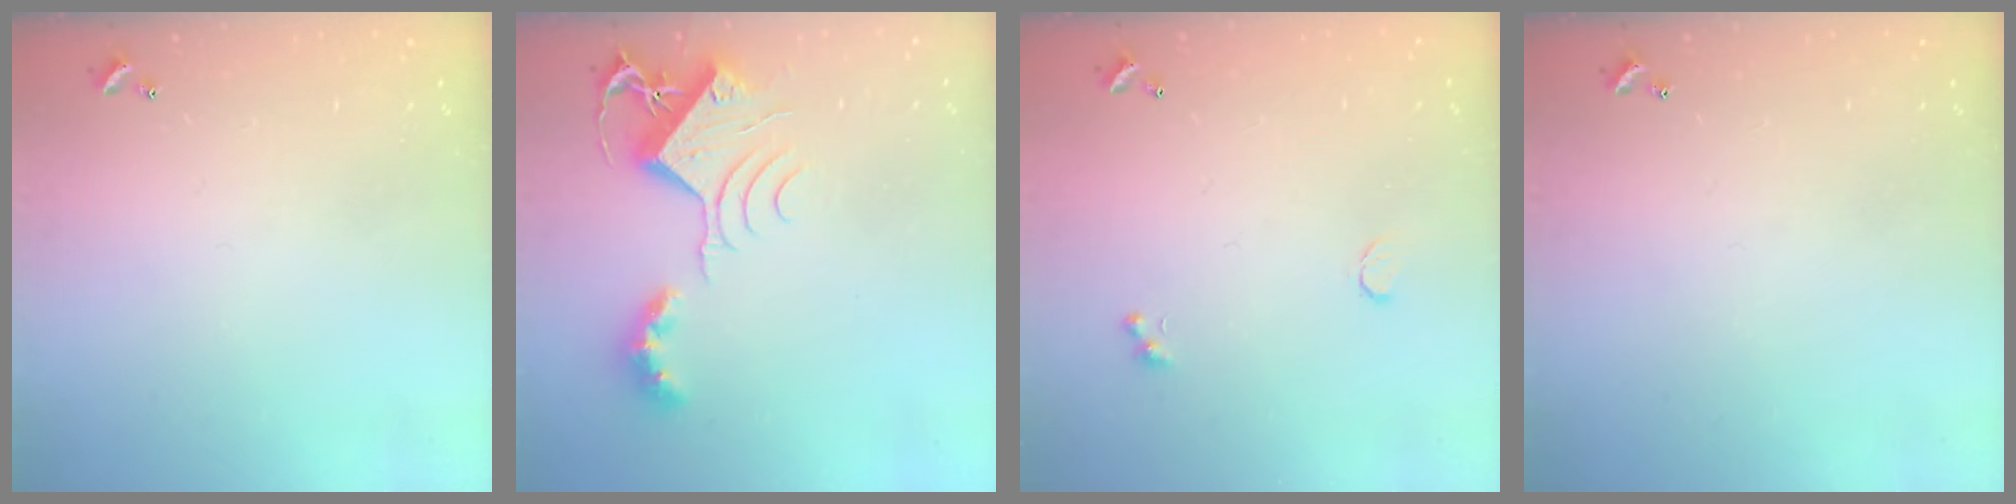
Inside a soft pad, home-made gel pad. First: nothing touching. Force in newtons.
{"total": 9.5, "press": 9.3, "slide": 1.6}
{"total": 0.6, "press": 0.4, "slide": 0.4}
{"total": 0.0}